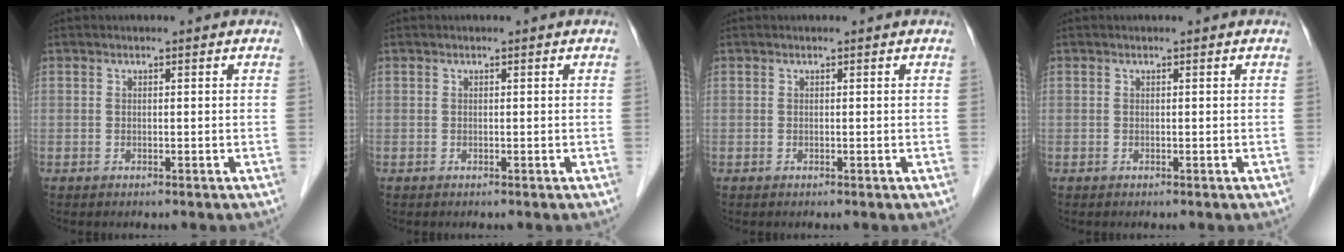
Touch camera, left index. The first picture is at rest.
{"total": 0.0}
{"total": 0.0}
{"total": 0.0}